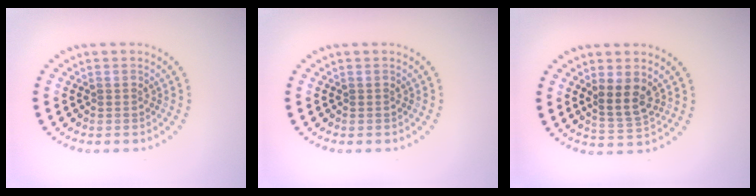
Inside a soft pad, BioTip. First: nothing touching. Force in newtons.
{"total": 0.0}
{"total": 2.9, "press": 2.5, "slide": 1.4}